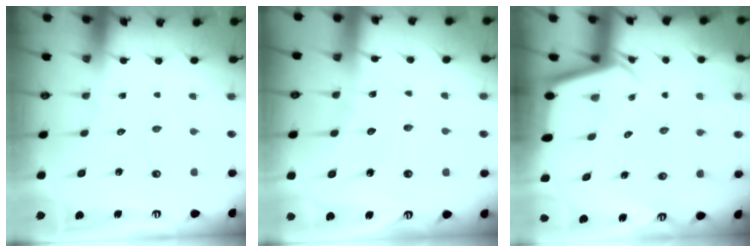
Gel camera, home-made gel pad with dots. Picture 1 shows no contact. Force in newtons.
{"total": 9.3, "press": 9.3, "slide": 0.7}
{"total": 2.7, "press": 2.7, "slide": 0.2}